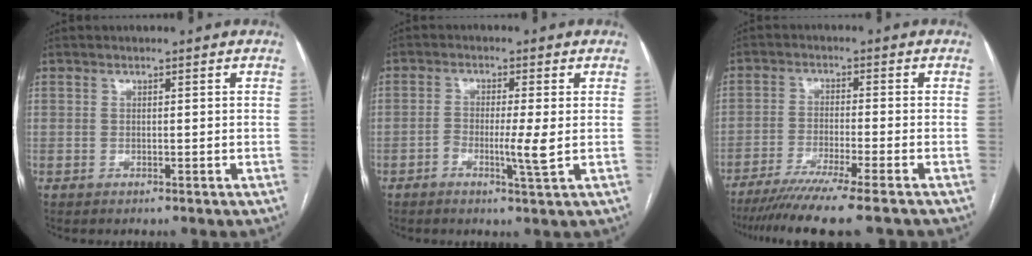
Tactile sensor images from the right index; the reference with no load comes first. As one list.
[{"total": 4.2, "force": [-0.9, 0.0, 4.1], "torque": [-0.074, -0.005, -0.016]}, {"total": 12.0, "force": [-9.7, -0.9, 6.9], "torque": [-0.089, -0.034, -0.152]}]